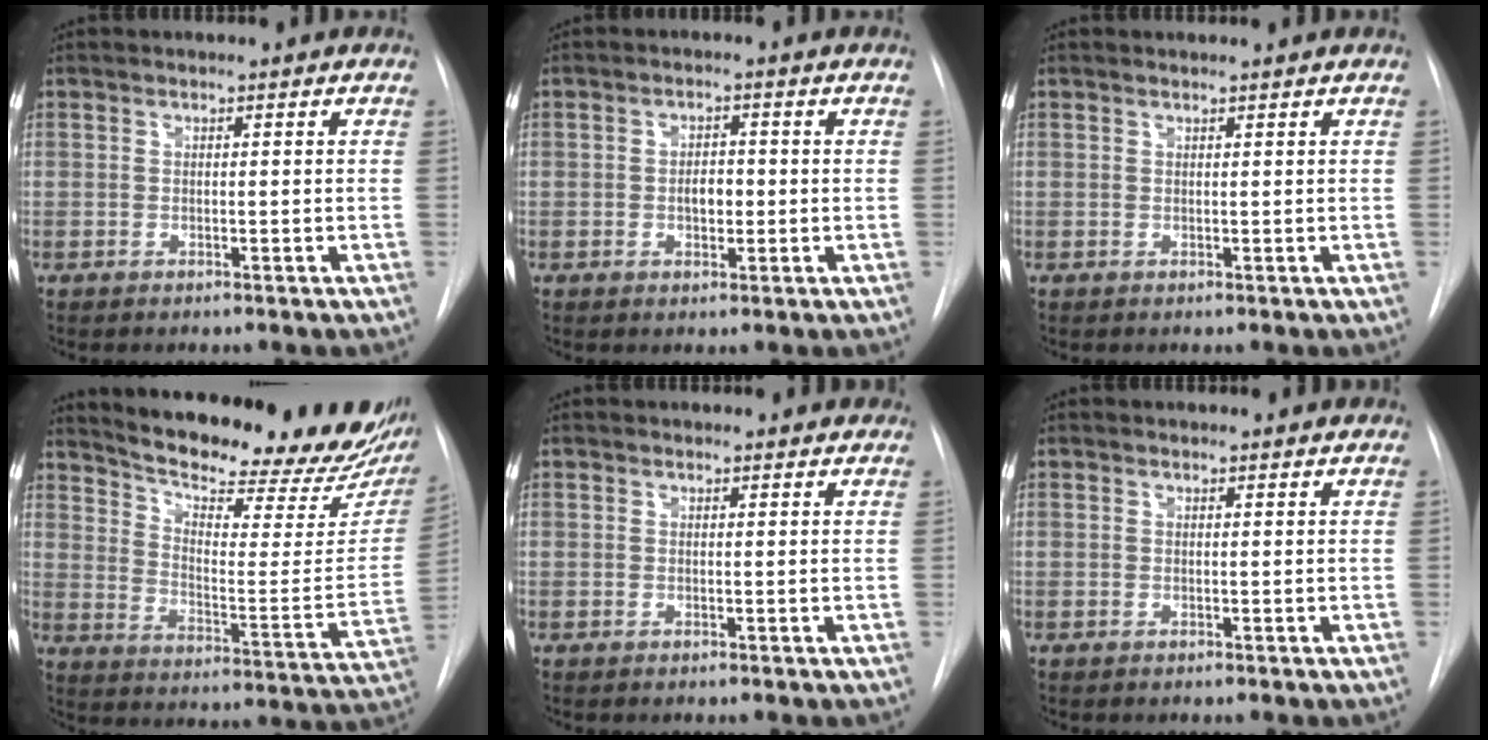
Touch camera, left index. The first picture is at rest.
{"total": 2.9, "force": [-0.7, 1.7, 2.2], "torque": [-0.033, 0.000, -0.011]}
{"total": 0.8, "force": [0.8, -0.1, 0.1], "torque": [-0.011, 0.002, 0.011]}
{"total": 26.2, "force": [22.7, 6.1, 11.6], "torque": [-0.182, -0.077, 0.286]}
{"total": 3.6, "force": [3.2, 1.3, 0.9], "torque": [-0.007, 0.010, 0.025]}
{"total": 2.6, "force": [2.3, 0.9, 0.6], "torque": [-0.010, 0.012, 0.018]}